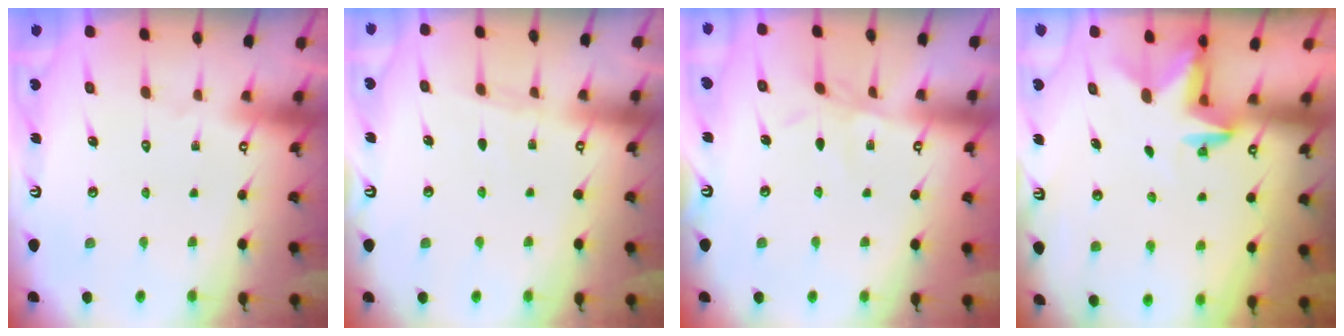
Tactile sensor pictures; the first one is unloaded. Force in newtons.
{"total": 3.0, "press": 3.0, "slide": 0.4}
{"total": 2.8, "press": 2.8, "slide": 0.2}
{"total": 2.6, "press": 2.5, "slide": 0.4}